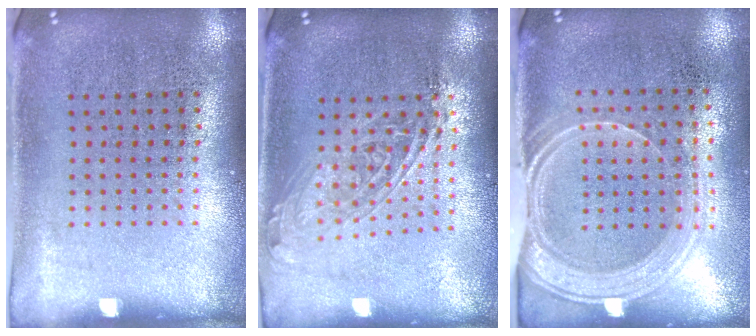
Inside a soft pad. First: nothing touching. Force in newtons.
{"total": 1.7, "press": 1.4, "slide": 0.9}
{"total": 1.8, "press": 1.5, "slide": 0.9}